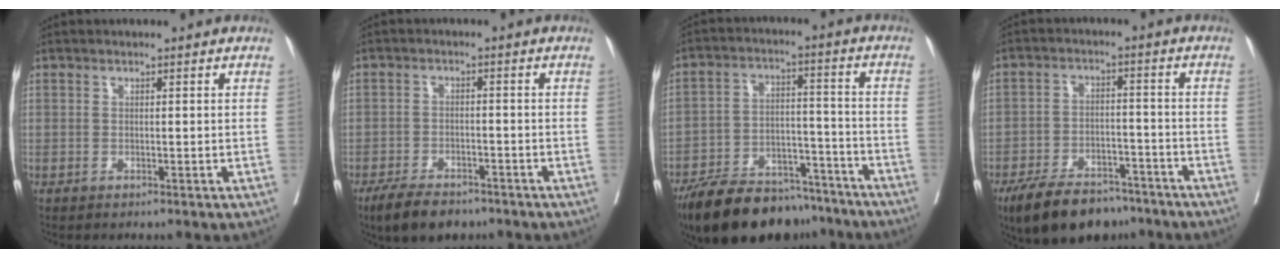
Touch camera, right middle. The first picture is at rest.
{"total": 6.7, "force": [-5.1, 3.2, 3.1], "torque": [-0.061, -0.004, -0.083]}
{"total": 17.7, "force": [-15.0, 6.6, 6.7], "torque": [-0.121, 0.010, -0.235]}
{"total": 12.1, "force": [-9.4, 5.4, 5.2], "torque": [-0.083, 0.002, -0.152]}